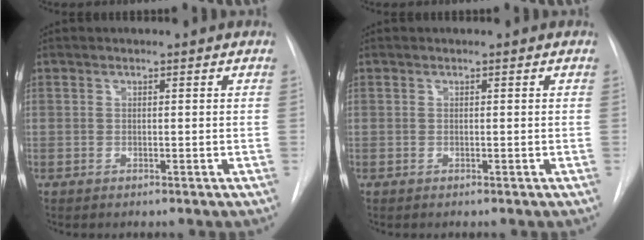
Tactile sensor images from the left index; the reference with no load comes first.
{"total": 0.0}